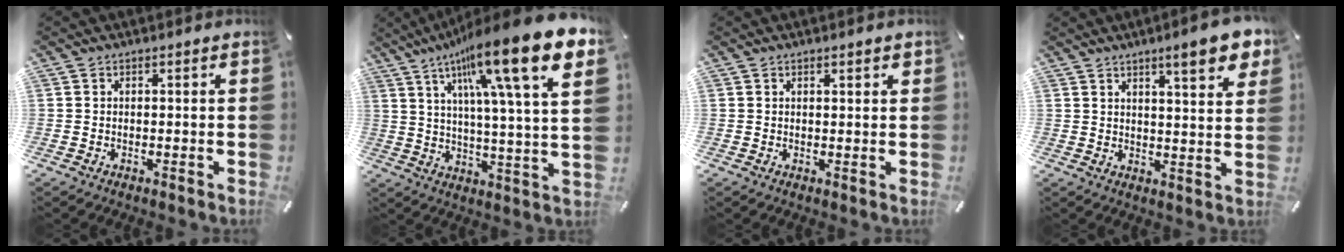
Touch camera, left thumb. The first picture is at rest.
{"total": 20.5, "force": [11.1, 2.5, 17.0], "torque": [-0.279, -0.058, 0.160]}
{"total": 1.0, "force": [0.7, 0.3, 0.6], "torque": [-0.012, 0.000, 0.013]}
{"total": 9.3, "force": [6.0, 2.0, 6.8], "torque": [-0.095, -0.032, 0.096]}